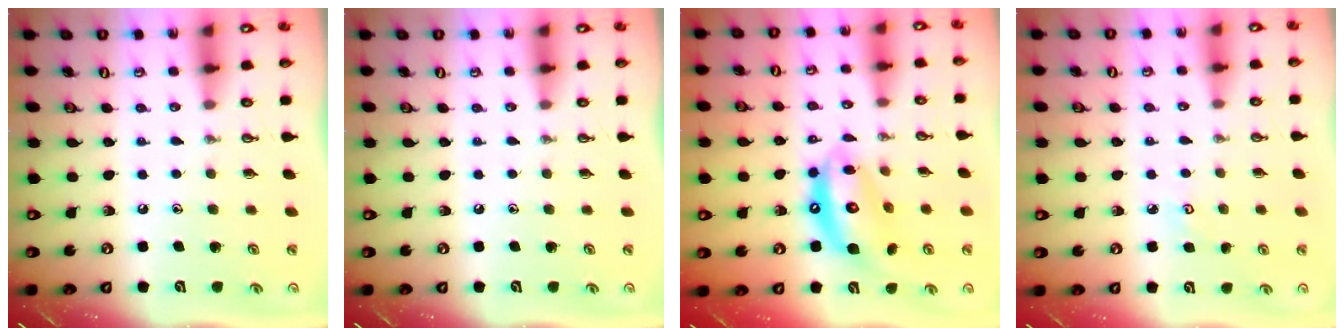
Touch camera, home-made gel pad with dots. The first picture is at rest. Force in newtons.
{"total": 0.0}
{"total": 13.6, "press": 13.5, "slide": 1.5}
{"total": 2.8, "press": 2.8, "slide": 0.3}